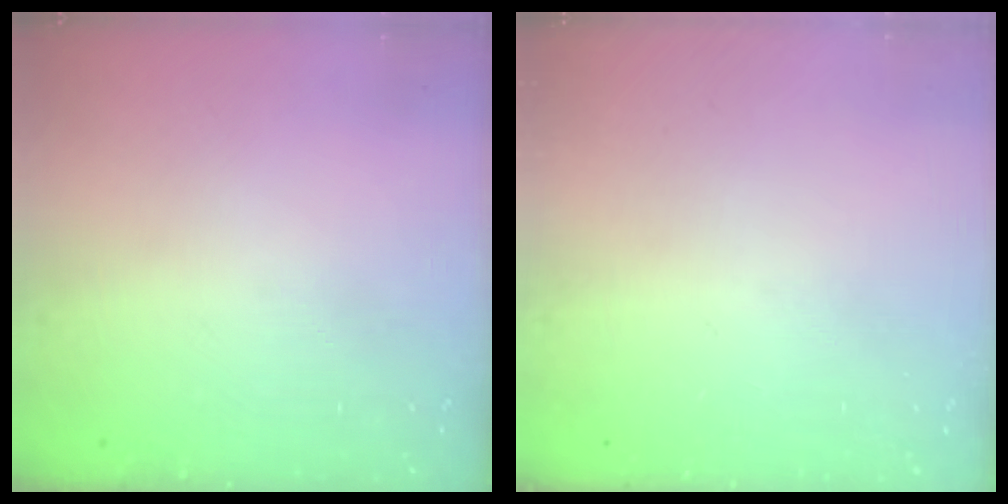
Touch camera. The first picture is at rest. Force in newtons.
{"total": 0.0}